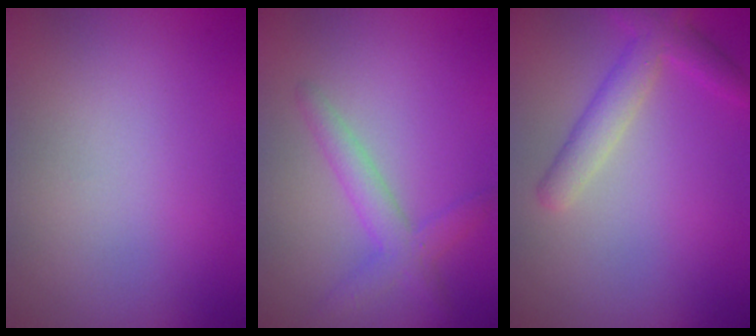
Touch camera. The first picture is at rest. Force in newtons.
{"total": 2.9, "press": 2.9, "slide": 0.1}
{"total": 3.4, "press": 3.4, "slide": 0.1}